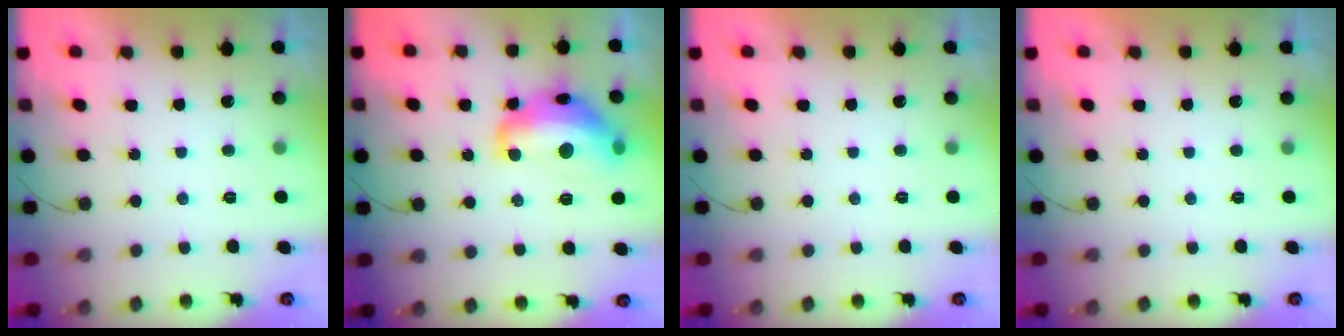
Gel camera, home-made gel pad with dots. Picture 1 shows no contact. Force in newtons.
{"total": 16.2, "press": 16.2, "slide": 1.0}
{"total": 0.0}
{"total": 0.0}